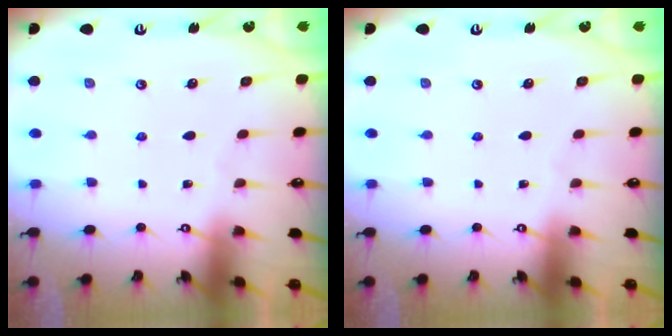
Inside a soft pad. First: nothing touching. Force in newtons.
{"total": 0.0}